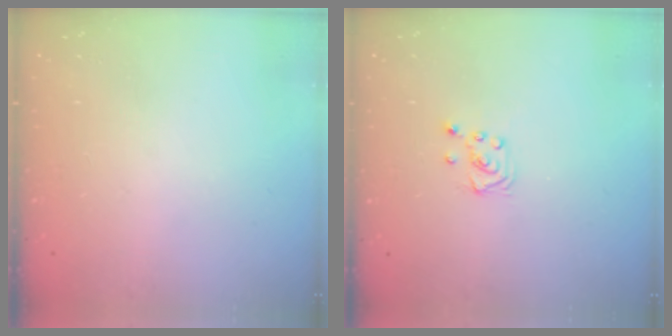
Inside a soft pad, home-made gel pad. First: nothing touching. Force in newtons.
{"total": 3.7, "press": 3.6, "slide": 0.4}